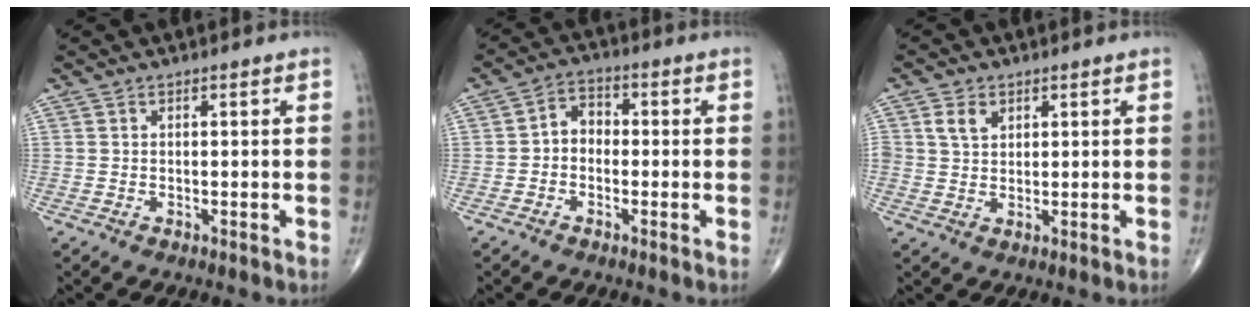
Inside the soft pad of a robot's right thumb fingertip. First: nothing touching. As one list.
[{"total": 4.5, "force": [-0.8, 3.5, 2.6], "torque": [-0.023, 0.020, -0.028]}, {"total": 3.7, "force": [1.7, 2.7, 2.0], "torque": [-0.024, -0.005, 0.033]}]